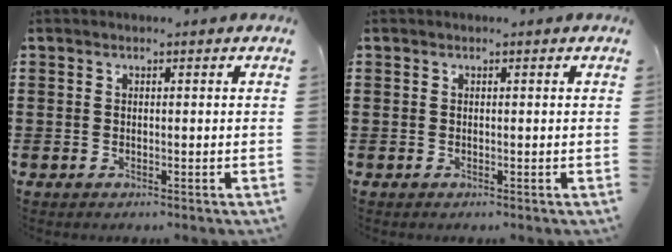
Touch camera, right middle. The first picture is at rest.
{"total": 0.0}